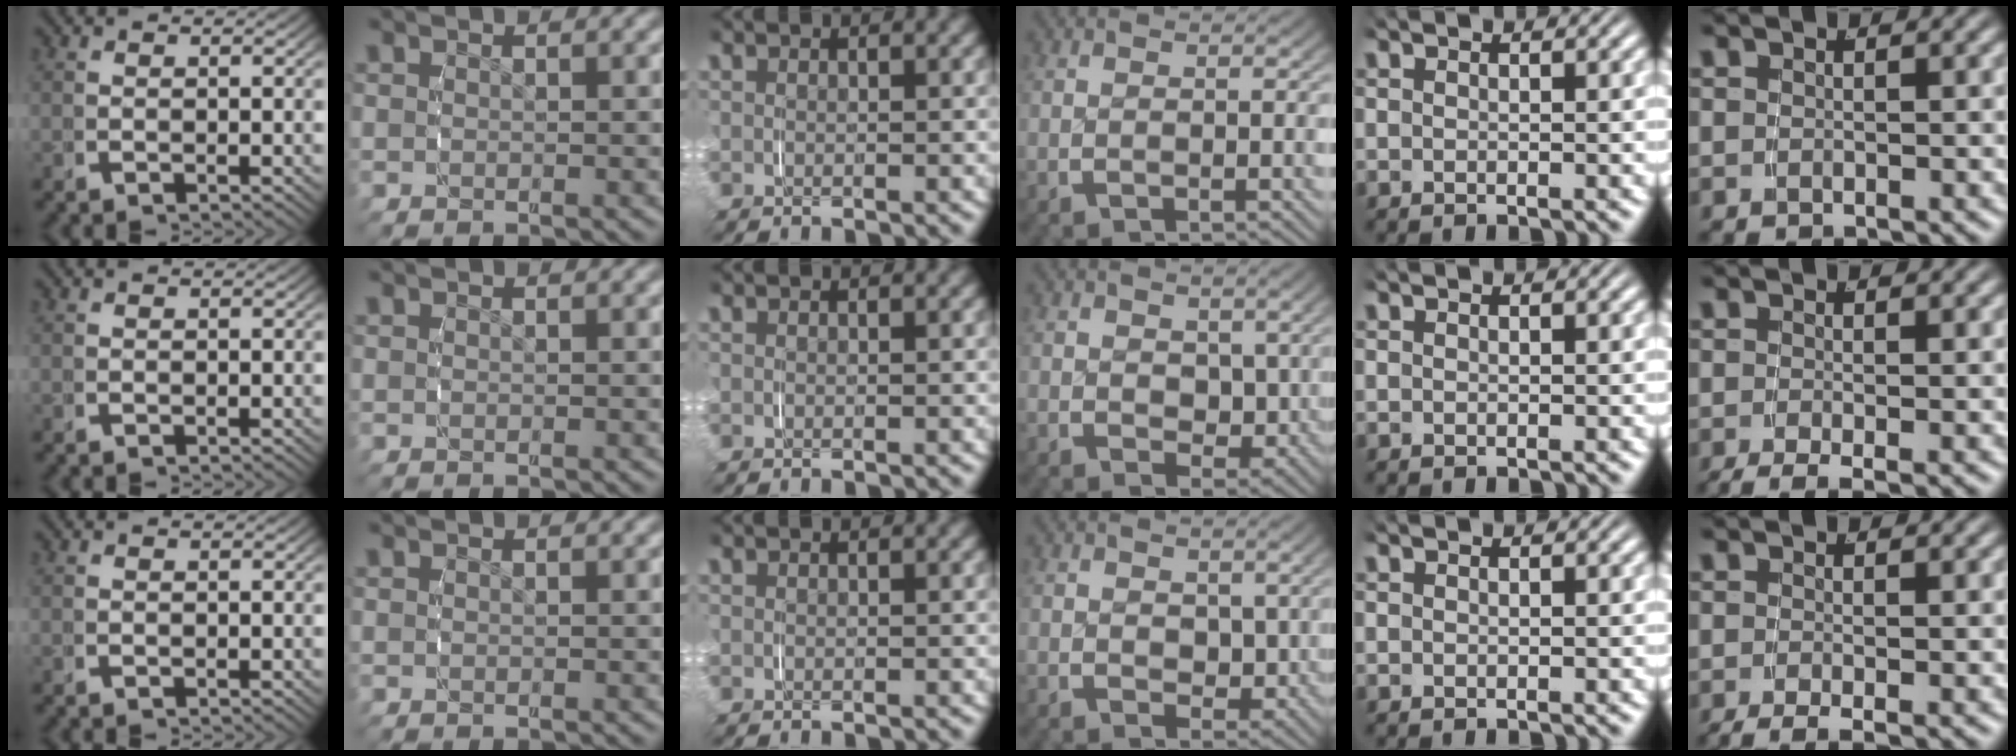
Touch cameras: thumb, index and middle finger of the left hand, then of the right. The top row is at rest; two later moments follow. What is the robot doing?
{"motion": "grasp_and_lifting", "object": "toothpaste"}